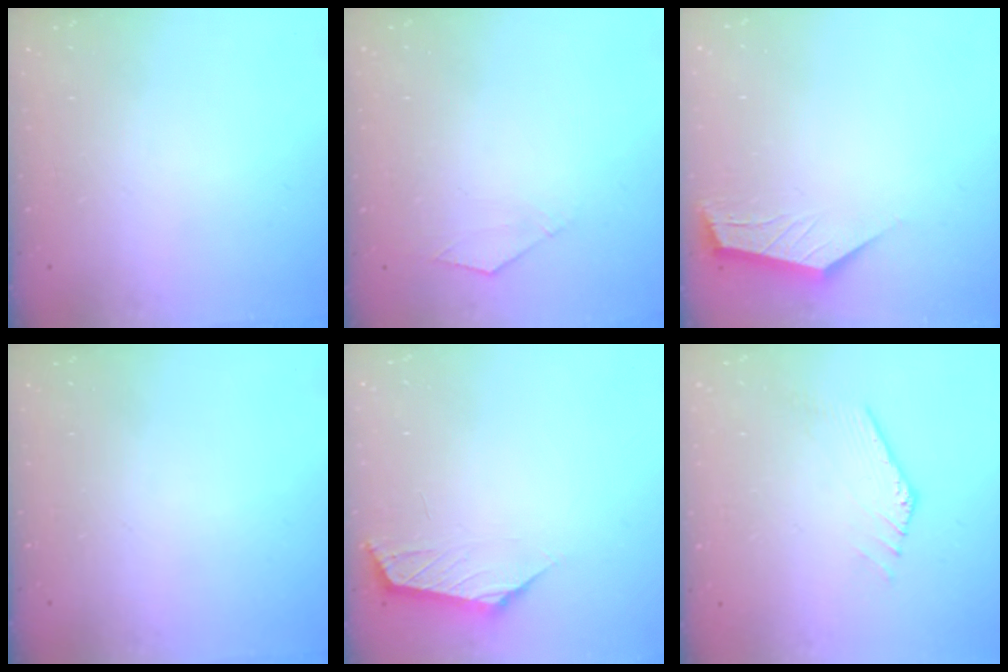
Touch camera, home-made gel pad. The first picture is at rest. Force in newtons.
{"total": 3.6, "press": 3.6, "slide": 0.6}
{"total": 2.8, "press": 2.8, "slide": 0.4}
{"total": 0.0}
{"total": 0.8, "press": 0.6, "slide": 0.4}
{"total": 0.5, "press": 0.4, "slide": 0.3}